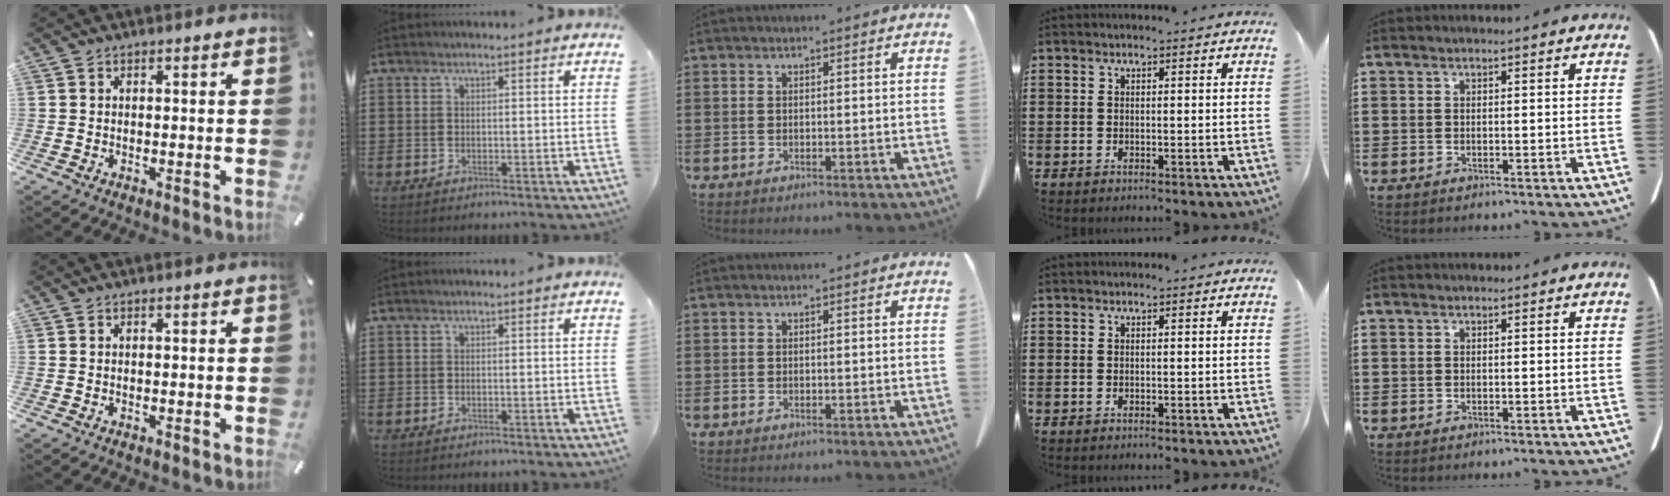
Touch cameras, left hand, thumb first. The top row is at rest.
{}